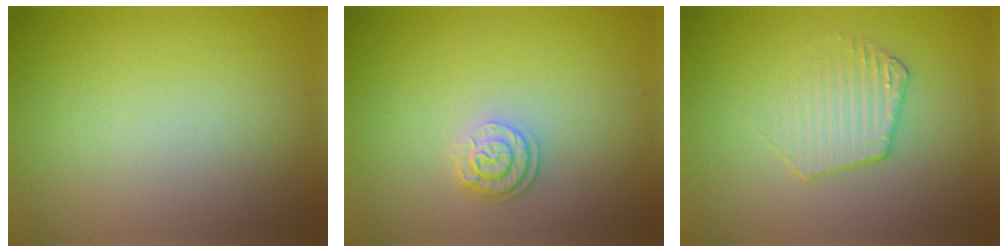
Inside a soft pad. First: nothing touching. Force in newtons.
{"total": 2.3, "press": 1.8, "slide": 1.4}
{"total": 2.1, "press": 1.5, "slide": 1.4}